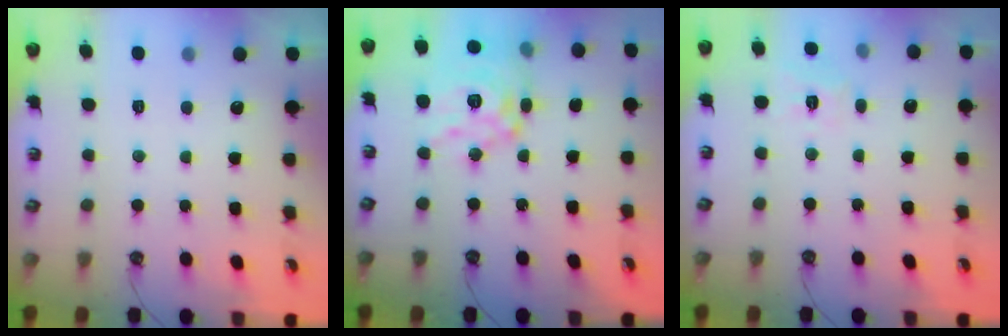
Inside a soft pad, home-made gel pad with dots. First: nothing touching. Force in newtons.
{"total": 15.6, "press": 15.5, "slide": 1.4}
{"total": 6.4, "press": 6.4, "slide": 0.5}